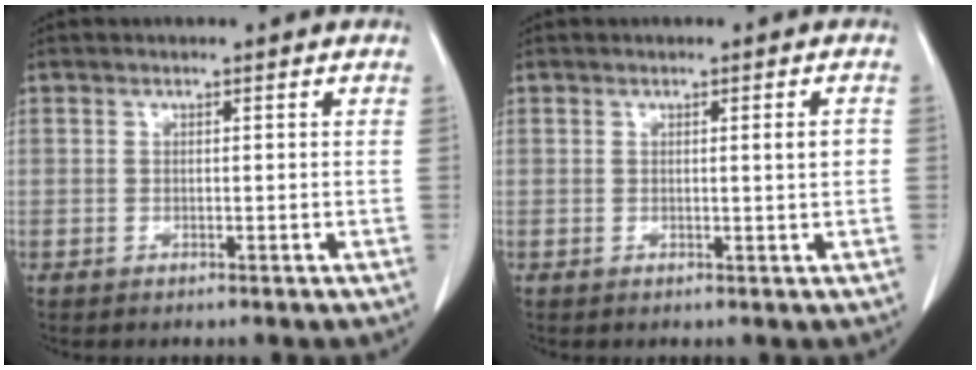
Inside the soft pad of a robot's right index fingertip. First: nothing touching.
{"total": 1.7, "force": [0.2, 0.1, 1.7], "torque": [-0.024, 0.002, 0.002]}